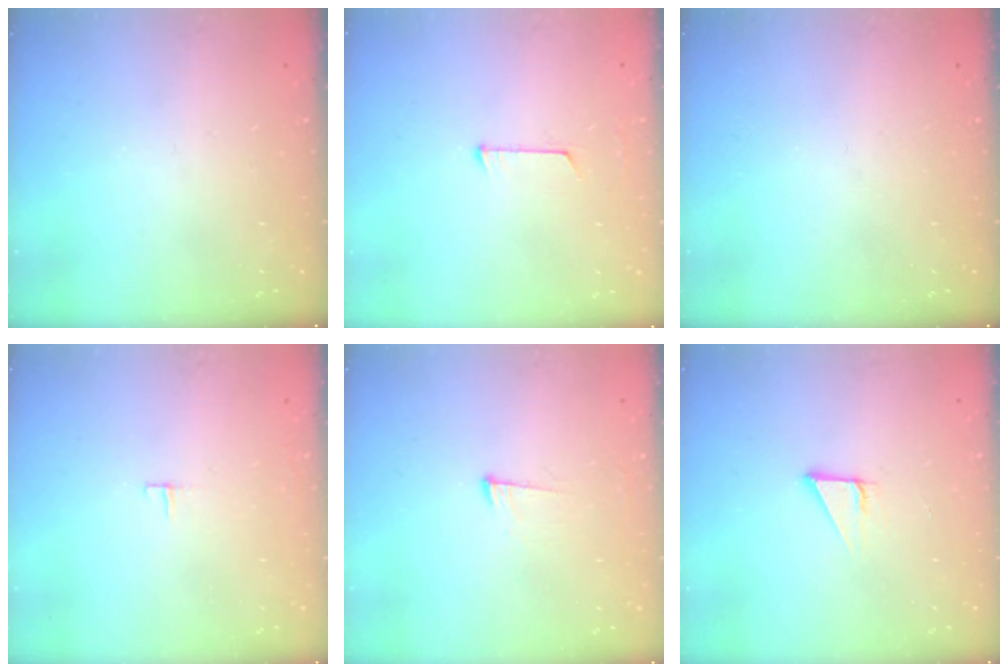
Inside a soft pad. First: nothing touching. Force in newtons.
{"total": 5.3, "press": 5.3, "slide": 0.4}
{"total": 0.0}
{"total": 3.2, "press": 3.2, "slide": 0.3}
{"total": 7.0, "press": 6.8, "slide": 1.7}
{"total": 2.8, "press": 2.8, "slide": 0.1}